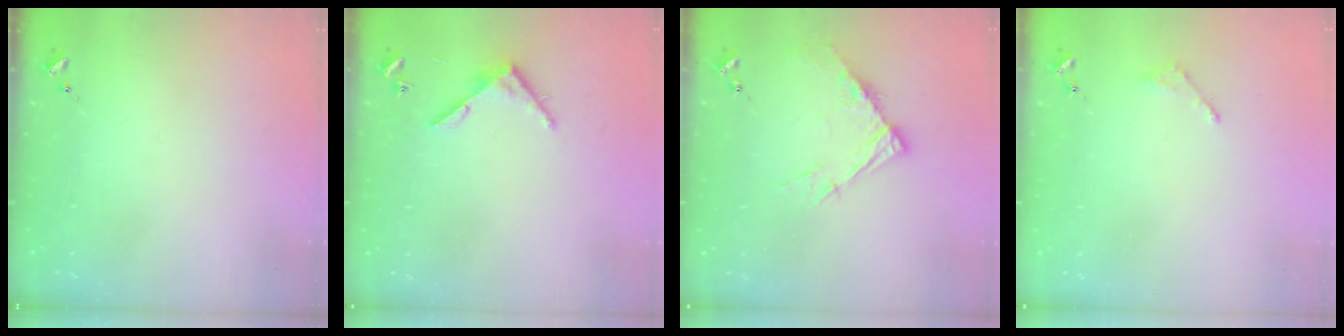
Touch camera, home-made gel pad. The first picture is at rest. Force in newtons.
{"total": 5.0, "press": 5.0, "slide": 0.4}
{"total": 10.1, "press": 10.0, "slide": 1.1}
{"total": 2.8, "press": 2.7, "slide": 0.3}